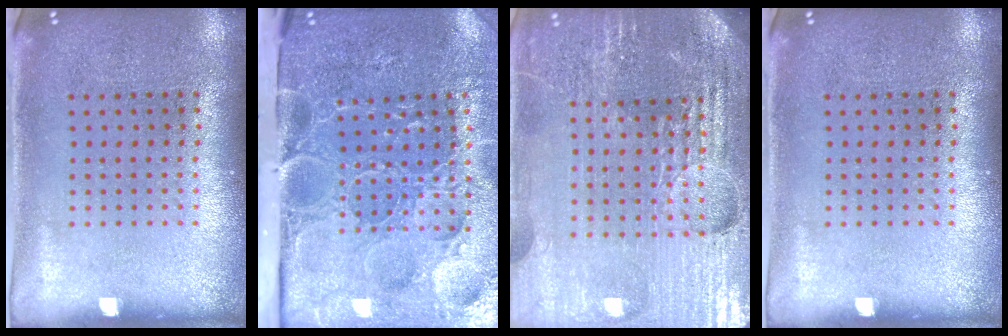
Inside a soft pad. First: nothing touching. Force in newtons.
{"total": 5.3, "press": 4.2, "slide": 3.2}
{"total": 5.4, "press": 4.9, "slide": 2.2}
{"total": 0.0}